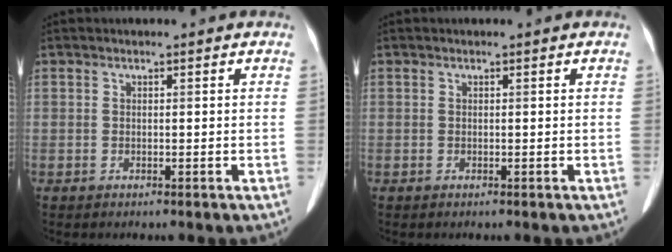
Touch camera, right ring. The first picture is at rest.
{"total": 0.0}